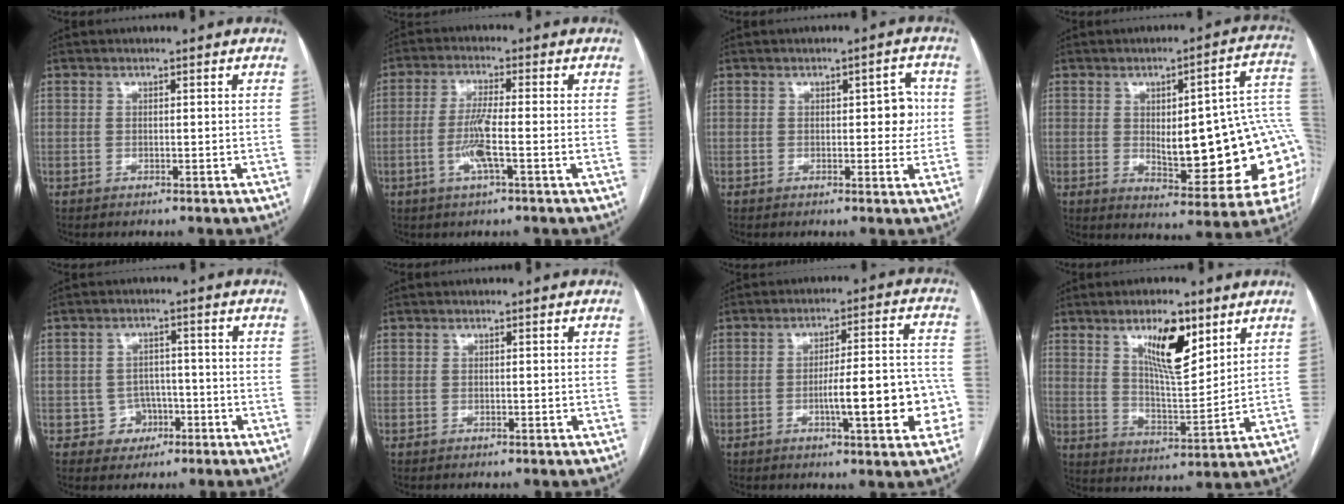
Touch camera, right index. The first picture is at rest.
{"total": 5.9, "force": [-1.7, 0.1, 5.6], "torque": [-0.115, -0.004, -0.034]}
{"total": 4.3, "force": [0.4, 1.9, 3.8], "torque": [-0.039, 0.014, 0.006]}
{"total": 21.2, "force": [-0.5, 5.4, 20.5], "torque": [-0.191, 0.023, 0.011]}
{"total": 4.2, "force": [-1.6, 3.8, 0.4], "torque": [0.009, 0.015, -0.017]}
{"total": 0.0}
{"total": 12.6, "force": [-3.6, 2.3, 11.9], "torque": [-0.156, 0.025, -0.046]}
{"total": 10.6, "force": [5.8, 2.8, 8.5], "torque": [-0.149, -0.004, 0.106]}